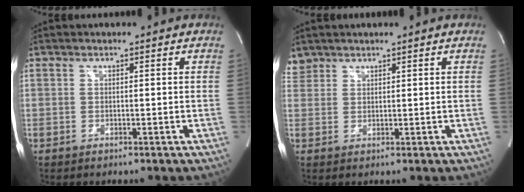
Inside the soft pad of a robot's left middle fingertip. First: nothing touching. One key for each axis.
{"total": 2.3, "fx": 2.0, "fy": 1.0, "fz": -0.3, "tx": 0.005, "ty": 0.011, "tz": 0.041}